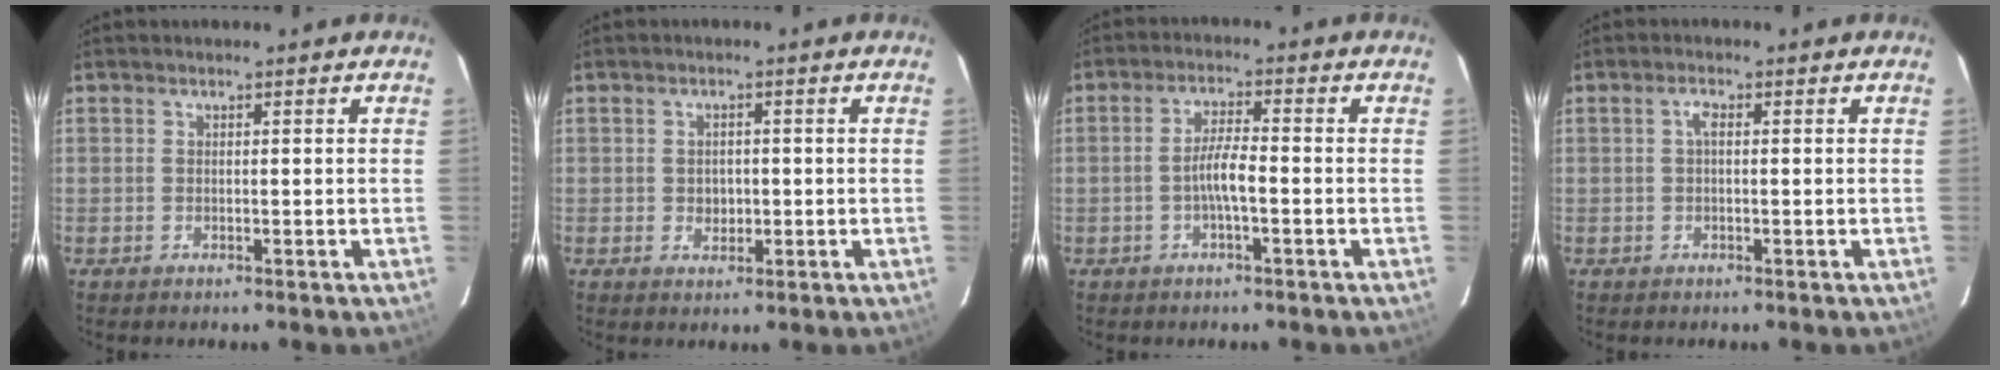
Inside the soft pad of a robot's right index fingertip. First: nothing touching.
{"total": 2.5, "force": [-0.3, 2.3, 1.1], "torque": [-0.017, 0.003, -0.001]}
{"total": 4.3, "force": [-1.4, 0.5, 4.1], "torque": [-0.080, 0.007, -0.027]}
{"total": 1.5, "force": [0.1, 0.6, 1.4], "torque": [-0.029, 0.007, 0.000]}